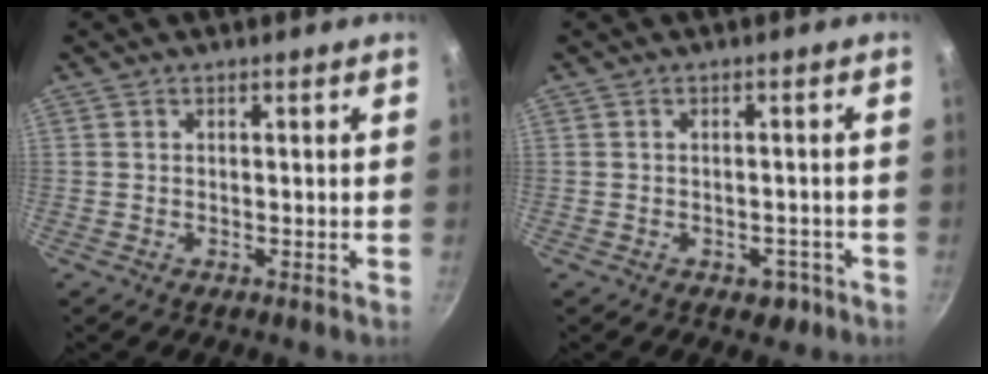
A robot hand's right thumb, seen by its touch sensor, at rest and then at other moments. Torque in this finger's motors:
{"motor_torque": [2.43, 2.13, 0.05, -0.52, -0.05]}